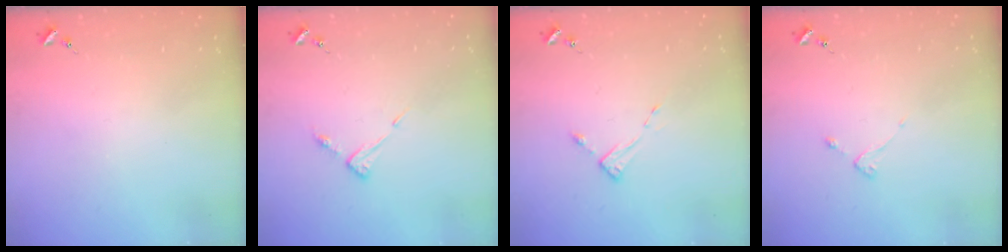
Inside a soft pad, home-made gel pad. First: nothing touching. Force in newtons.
{"total": 5.3, "press": 5.3, "slide": 0.4}
{"total": 2.6, "press": 2.6, "slide": 0.3}
{"total": 2.2, "press": 2.1, "slide": 0.4}